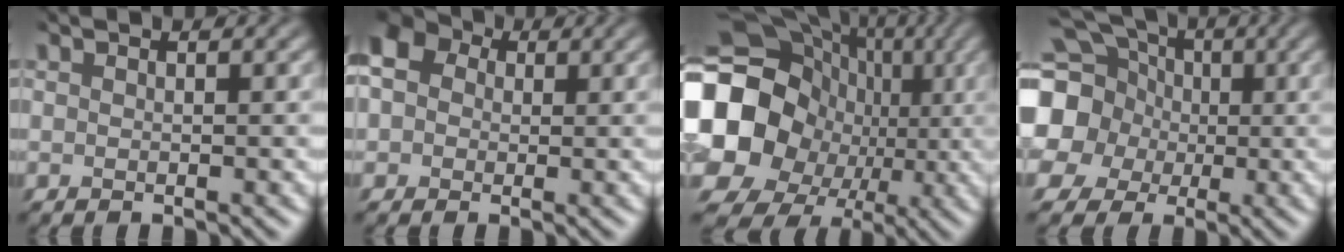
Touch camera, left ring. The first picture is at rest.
{"total": 5.4, "force": [1.7, 4.4, 2.6], "torque": [-0.074, 0.017, 0.016]}
{"total": 18.5, "force": [-2.6, 16.6, 7.9], "torque": [-0.157, -0.005, -0.078]}
{"total": 14.3, "force": [2.1, 12.6, 6.3], "torque": [-0.184, 0.024, 0.006]}